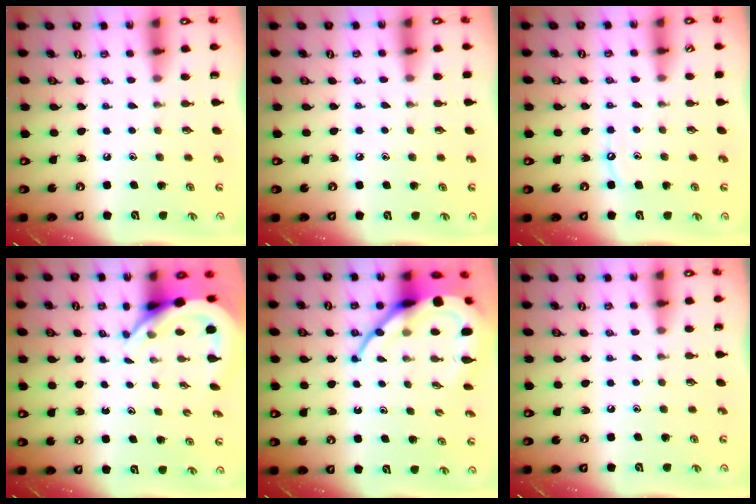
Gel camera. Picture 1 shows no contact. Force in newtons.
{"total": 3.5, "press": 3.5, "slide": 0.6}
{"total": 4.2, "press": 4.2, "slide": 0.5}
{"total": 5.3, "press": 5.2, "slide": 0.5}
{"total": 12.9, "press": 12.8, "slide": 1.1}
{"total": 0.0}